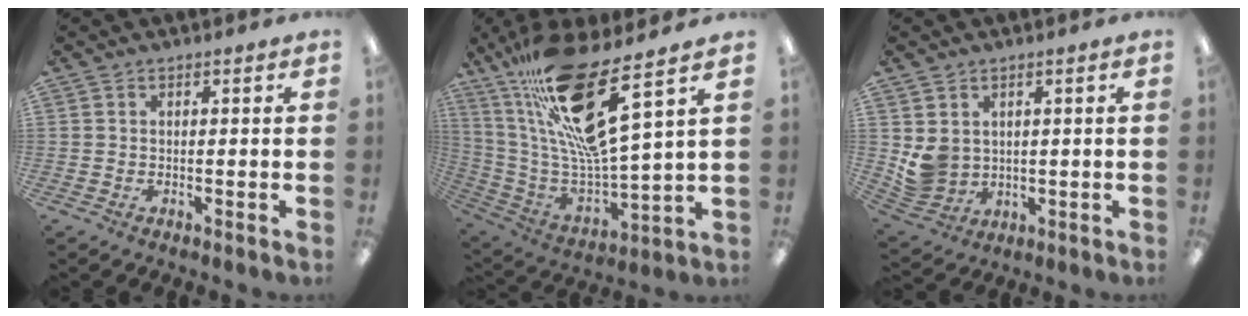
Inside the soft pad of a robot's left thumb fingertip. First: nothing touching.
{"total": 24.1, "force": [14.6, 5.6, 18.3], "torque": [-0.352, -0.089, 0.241]}
{"total": 5.5, "force": [2.0, 4.9, 1.7], "torque": [-0.043, -0.006, 0.044]}